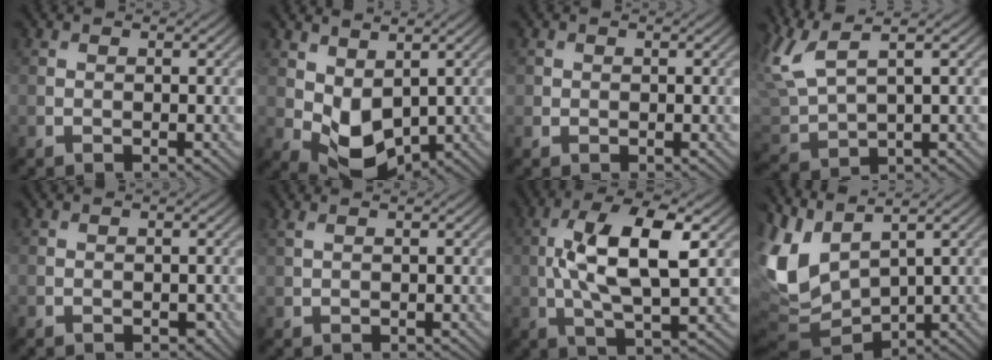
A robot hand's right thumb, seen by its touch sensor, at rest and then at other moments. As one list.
[{"total": 6.2, "force": [1.1, 4.0, 4.6], "torque": [-0.101, -0.012, 0.025]}, {"total": 0.7, "force": [0.2, 0.6, 0.1], "torque": [-0.002, -0.002, 0.006]}, {"total": 7.4, "force": [4.1, 2.4, 5.7], "torque": [-0.153, 0.016, 0.084]}, {"total": 0.6, "force": [-0.3, 0.3, 0.4], "torque": [-0.006, -0.003, -0.003]}, {"total": 1.3, "force": [0.9, 0.2, 0.9], "torque": [-0.026, 0.005, 0.017]}, {"total": 11.2, "force": [1.4, 4.1, 10.4], "torque": [-0.194, 0.005, 0.025]}, {"total": 8.9, "force": [1.3, 5.1, 7.2], "torque": [-0.196, -0.015, 0.029]}]